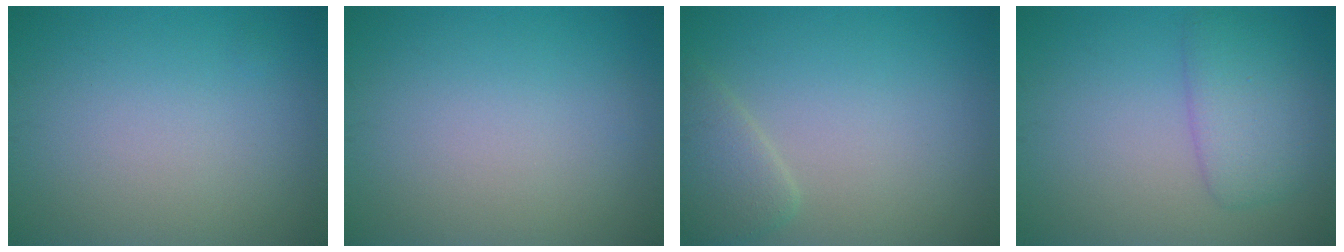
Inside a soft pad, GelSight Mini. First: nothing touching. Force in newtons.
{"total": 0.0}
{"total": 2.4, "press": 2.4, "slide": 0.2}
{"total": 3.8, "press": 3.8, "slide": 0.2}